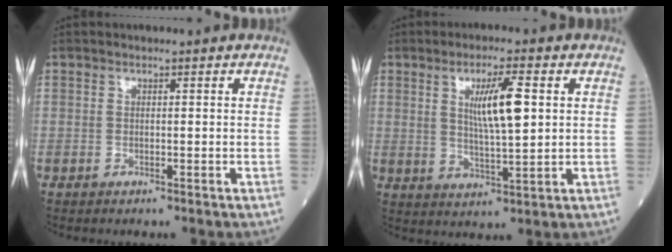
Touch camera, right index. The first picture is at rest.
{"total": 7.8, "force": [2.1, 0.9, 7.5], "torque": [-0.133, -0.001, 0.038]}